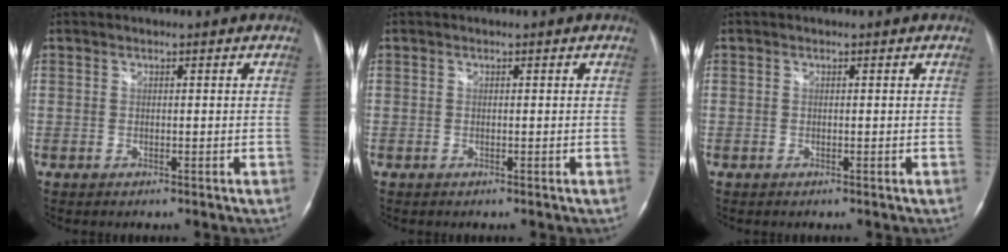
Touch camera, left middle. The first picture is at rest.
{"total": 0.0}
{"total": 0.0}